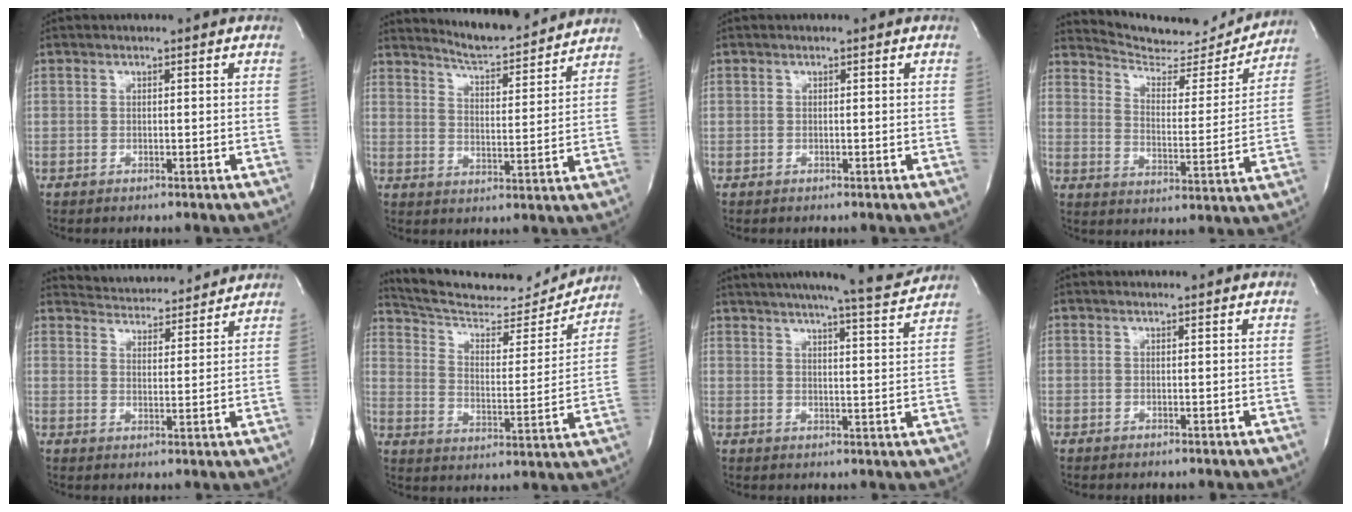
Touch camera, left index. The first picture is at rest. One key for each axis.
{"total": 11.9, "fx": 11.5, "fy": 0.5, "fz": 3.0, "tx": -0.051, "ty": -0.007, "tz": 0.165}
{"total": 0.0}
{"total": 15.6, "fx": 15.2, "fy": 2.4, "fz": 2.0, "tx": -0.025, "ty": -0.041, "tz": 0.209}
{"total": 11.8, "fx": 11.5, "fy": 1.8, "fz": 1.9, "tx": -0.029, "ty": 0.010, "tz": 0.157}
{"total": 19.1, "fx": 18.3, "fy": 3.0, "fz": 4.5, "tx": -0.068, "ty": -0.030, "tz": 0.269}
{"total": 16.2, "fx": 14.9, "fy": -0.1, "fz": 6.3, "tx": -0.098, "ty": -0.027, "tz": 0.192}
{"total": 0.9, "fx": 0.9, "fy": -0.1, "fz": 0.1, "tx": -0.007, "ty": 0.002, "tz": 0.013}